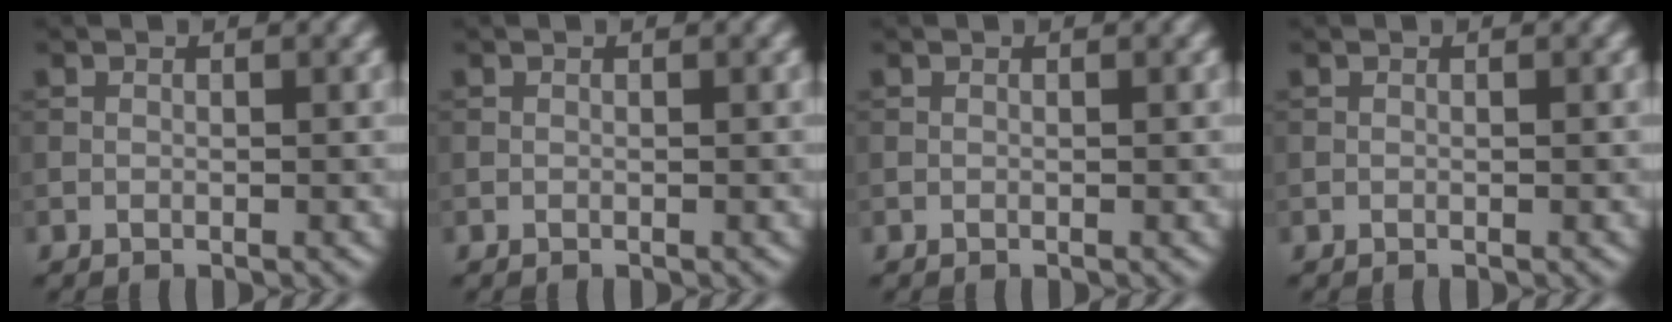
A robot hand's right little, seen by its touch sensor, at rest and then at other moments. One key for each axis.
{"total": 0.0}
{"total": 0.0}
{"total": 0.0}